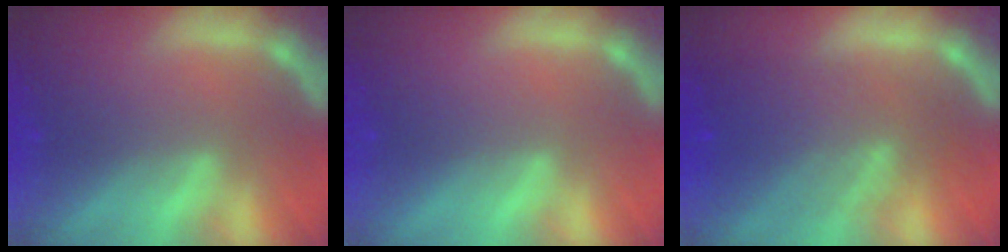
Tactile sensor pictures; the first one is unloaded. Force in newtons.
{"total": 0.0}
{"total": 8.1}